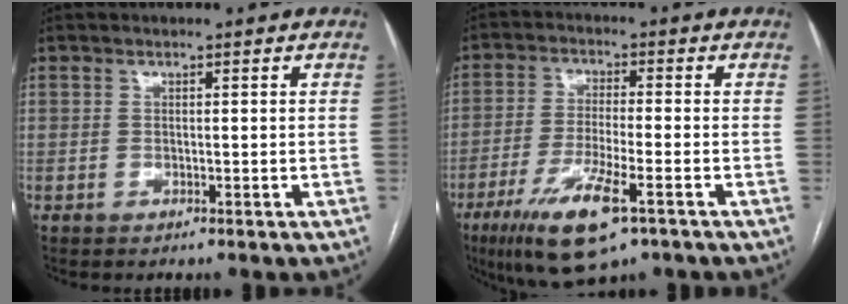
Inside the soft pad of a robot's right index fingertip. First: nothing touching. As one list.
[{"total": 11.8, "force": [-6.4, 2.0, 9.8], "torque": [-0.189, -0.028, -0.107]}]